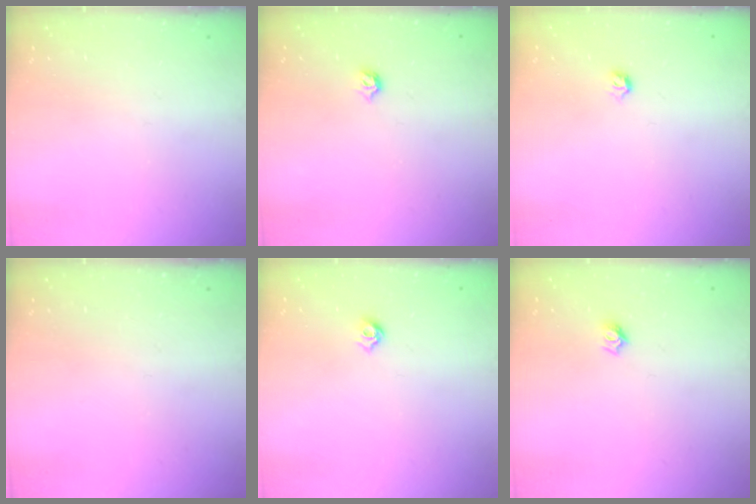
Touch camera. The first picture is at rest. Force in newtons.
{"total": 4.0, "press": 4.0, "slide": 0.8}
{"total": 2.8, "press": 2.7, "slide": 0.8}
{"total": 0.0}
{"total": 5.0, "press": 4.9, "slide": 0.8}
{"total": 5.5, "press": 5.5, "slide": 0.5}